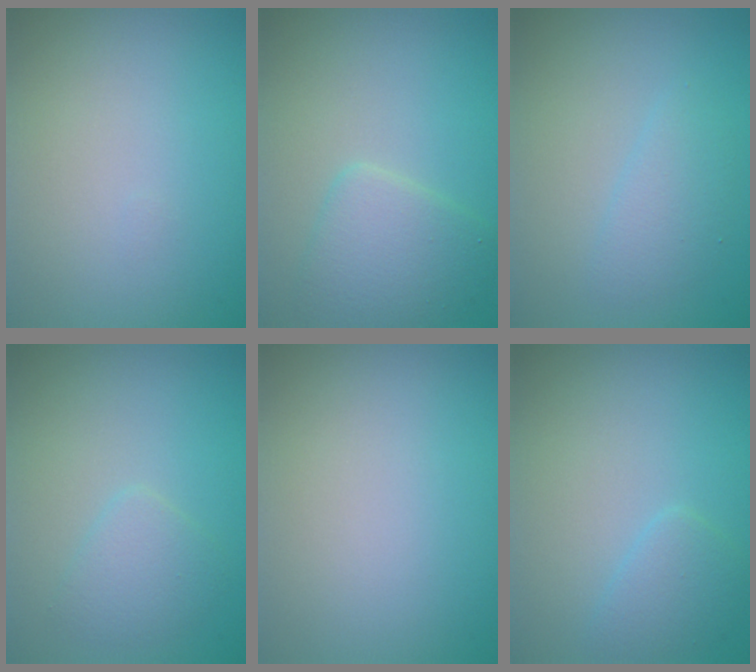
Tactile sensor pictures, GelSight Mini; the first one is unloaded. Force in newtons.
{"total": 3.4, "press": 3.4, "slide": 0.2}
{"total": 1.9, "press": 1.9, "slide": 0.1}
{"total": 1.9, "press": 1.9, "slide": 0.1}
{"total": 0.0}
{"total": 1.8, "press": 1.8, "slide": 0.1}